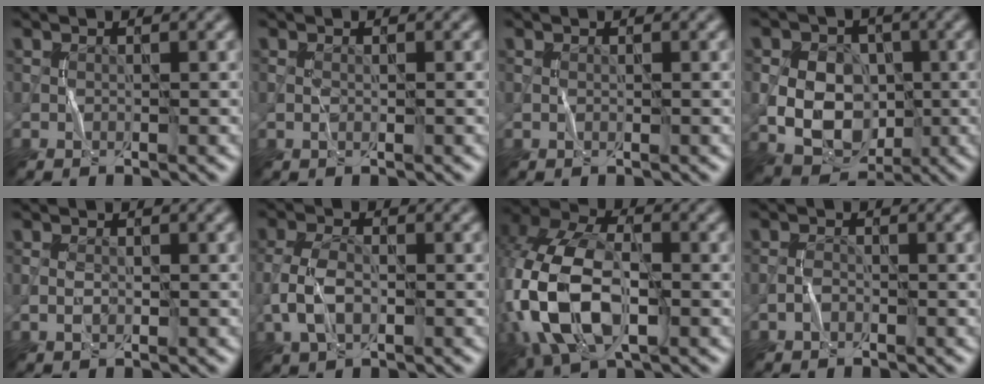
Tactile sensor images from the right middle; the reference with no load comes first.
{"total": 0.7, "force": [-0.2, 0.3, 0.6], "torque": [-0.014, 0.002, -0.003]}
{"total": 0.0}
{"total": 9.3, "force": [-0.7, 7.5, 5.4], "torque": [-0.073, 0.009, -0.031]}
{"total": 1.3, "force": [-0.2, 0.7, 1.1], "torque": [-0.022, 0.002, -0.005]}
{"total": 4.1, "force": [-1.0, 2.4, 3.2], "torque": [-0.077, 0.002, -0.023]}
{"total": 12.6, "force": [-2.9, 7.6, 9.6], "torque": [-0.229, -0.002, -0.066]}
{"total": 1.2, "force": [-0.6, 0.7, 0.7], "torque": [-0.015, 0.004, -0.016]}